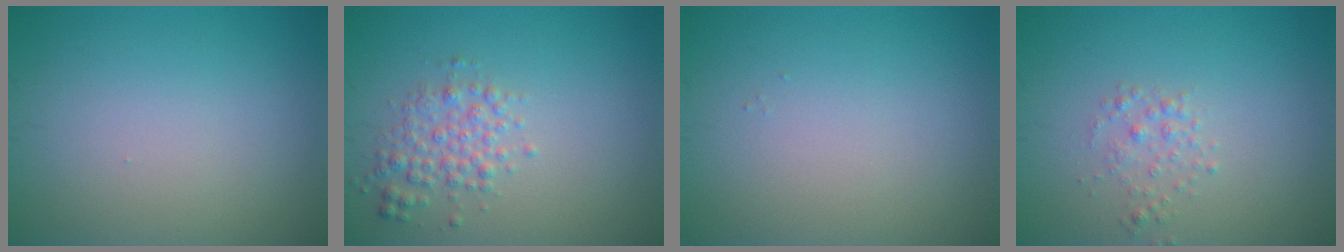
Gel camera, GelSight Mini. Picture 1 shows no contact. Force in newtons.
{"total": 2.5, "press": 2.5, "slide": 0.0}
{"total": 0.0}
{"total": 1.3, "press": 1.3, "slide": 0.0}